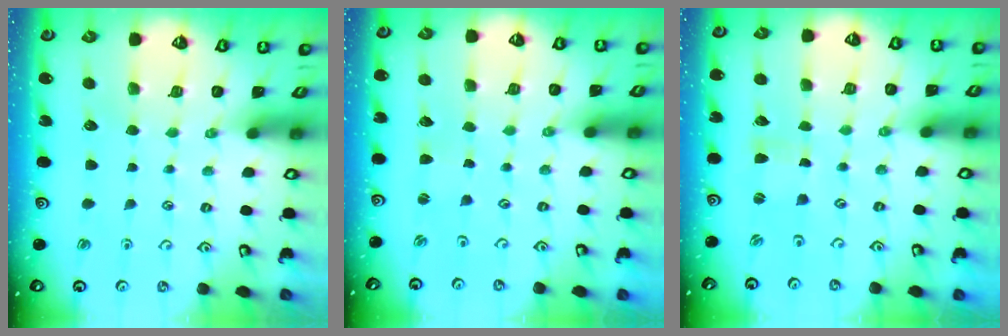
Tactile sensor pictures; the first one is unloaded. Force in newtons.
{"total": 1.1, "press": 1.1, "slide": 0.2}
{"total": 0.7, "press": 0.7, "slide": 0.1}